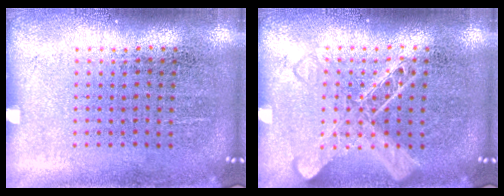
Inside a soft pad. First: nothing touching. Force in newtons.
{"total": 2.5, "press": 2.4, "slide": 0.5}